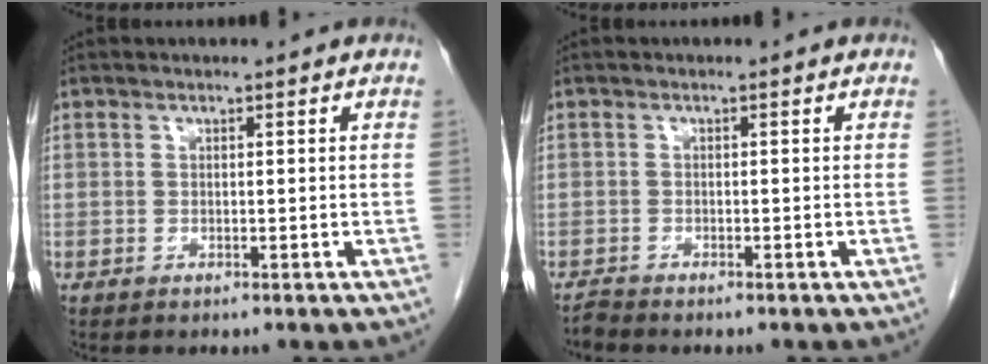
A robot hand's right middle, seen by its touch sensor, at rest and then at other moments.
{"total": 1.0, "force": [-1.0, -0.1, -0.1], "torque": [-0.005, -0.004, -0.017]}